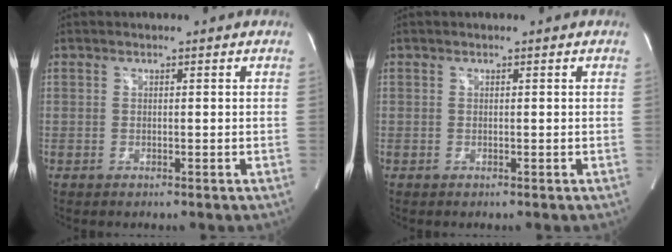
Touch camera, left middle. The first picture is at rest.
{"total": 0.0}